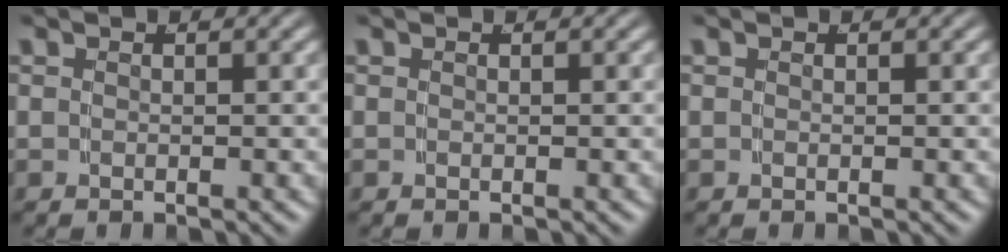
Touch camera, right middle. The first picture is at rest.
{"total": 0.0}
{"total": 0.0}